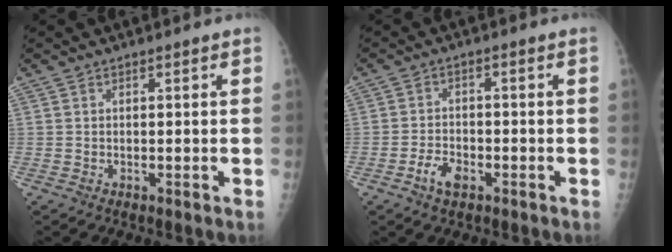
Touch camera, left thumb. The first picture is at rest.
{"total": 4.1, "force": [-2.2, 2.3, 2.6], "torque": [-0.044, 0.016, -0.040]}